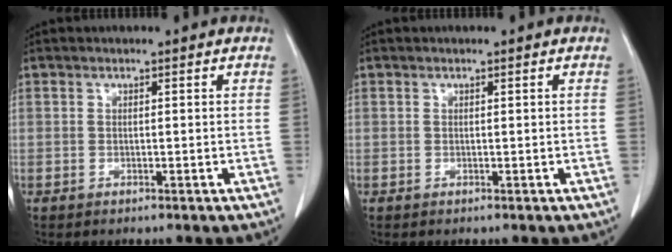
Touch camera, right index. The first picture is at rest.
{"total": 0.0}